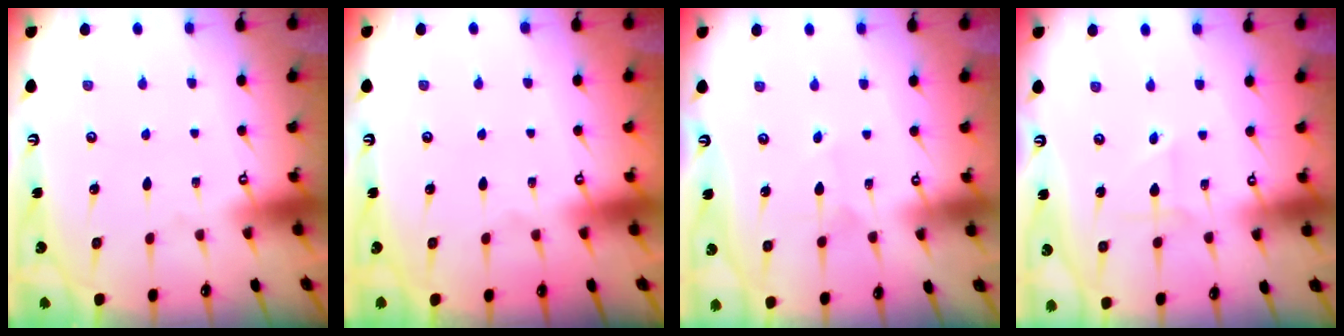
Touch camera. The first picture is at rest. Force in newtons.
{"total": 0.0}
{"total": 2.1, "press": 2.1, "slide": 0.1}
{"total": 2.3, "press": 2.3, "slide": 0.1}